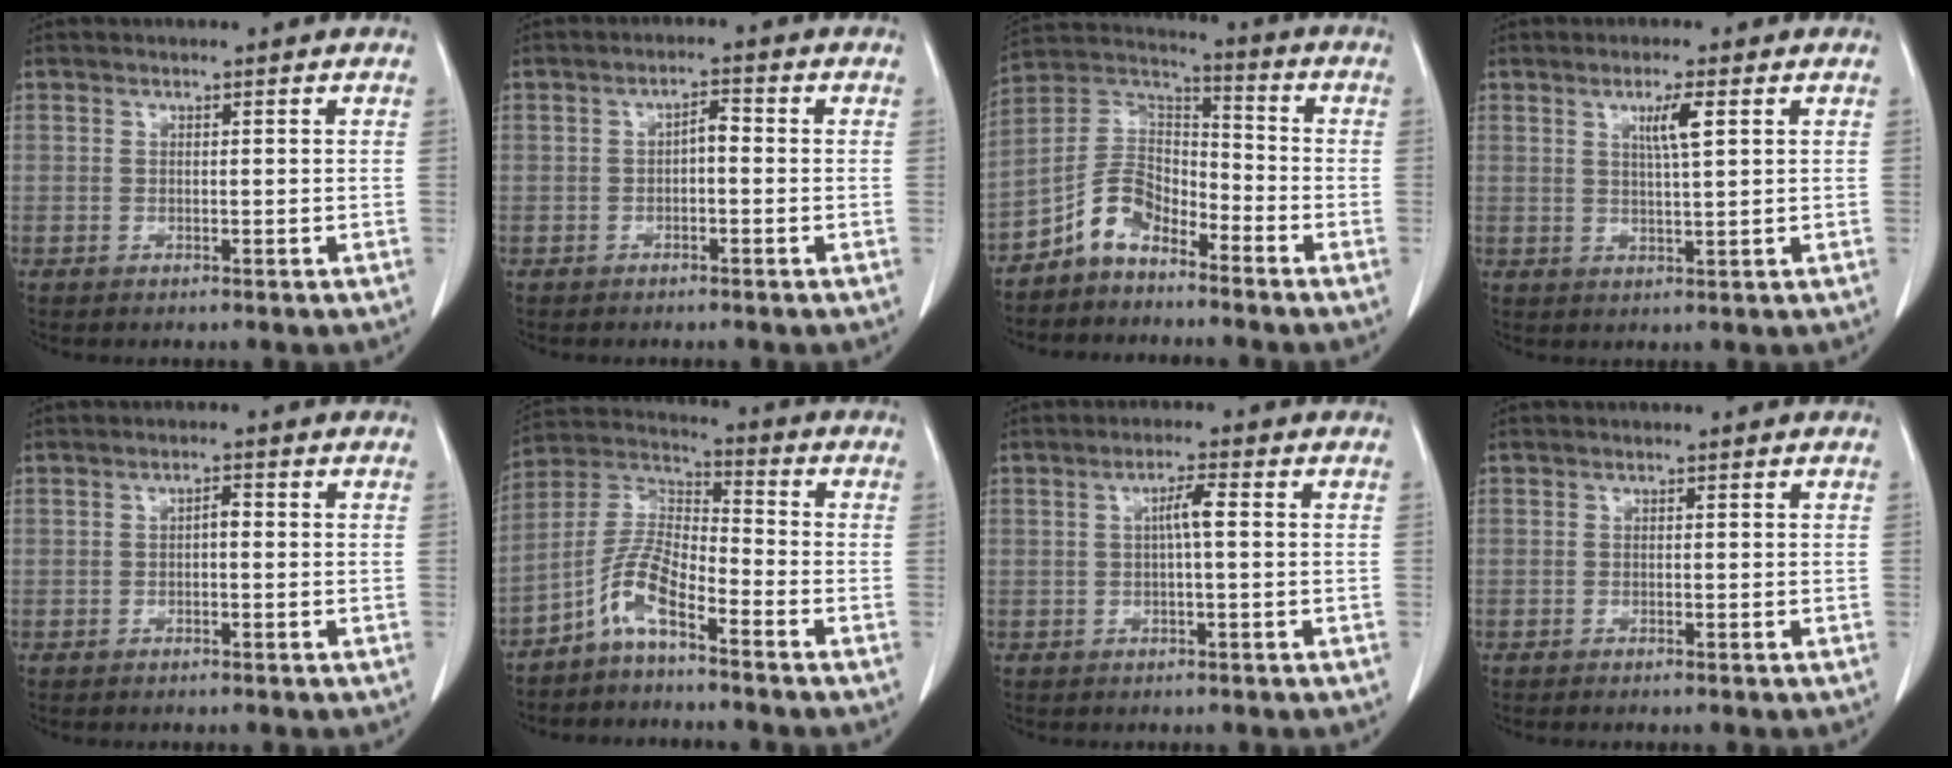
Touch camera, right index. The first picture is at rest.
{"total": 2.1, "force": [-0.3, 0.7, 1.9], "torque": [-0.029, 0.006, -0.006]}
{"total": 8.5, "force": [-5.9, 4.5, 4.2], "torque": [-0.088, 0.028, -0.121]}
{"total": 3.9, "force": [1.5, -0.1, 3.5], "torque": [-0.061, -0.003, 0.026]}
{"total": 1.4, "force": [-0.2, 0.5, 1.3], "torque": [-0.018, 0.004, -0.004]}
{"total": 7.6, "force": [-5.0, 1.8, 5.5], "torque": [-0.123, 0.015, -0.105]}
{"total": 2.9, "force": [0.2, 0.1, 2.9], "torque": [-0.053, 0.004, 0.003]}
{"total": 0.7, "force": [-0.6, -0.1, 0.3], "torque": [-0.008, -0.001, -0.010]}